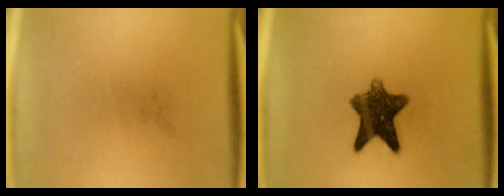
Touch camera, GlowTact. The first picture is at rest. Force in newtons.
{"total": 9.5}